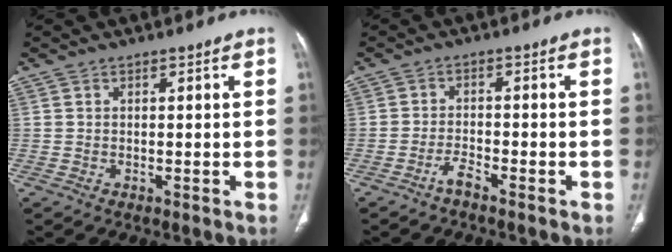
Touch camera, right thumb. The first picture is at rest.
{"total": 2.4, "force": [-2.0, 0.4, 1.3], "torque": [-0.031, 0.012, -0.040]}